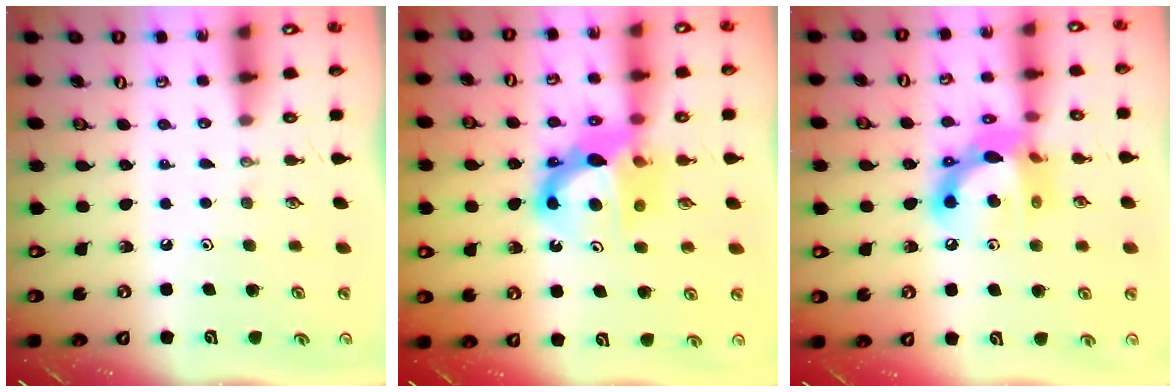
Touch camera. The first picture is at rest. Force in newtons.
{"total": 11.7, "press": 11.6, "slide": 1.3}
{"total": 15.4, "press": 15.4, "slide": 1.0}